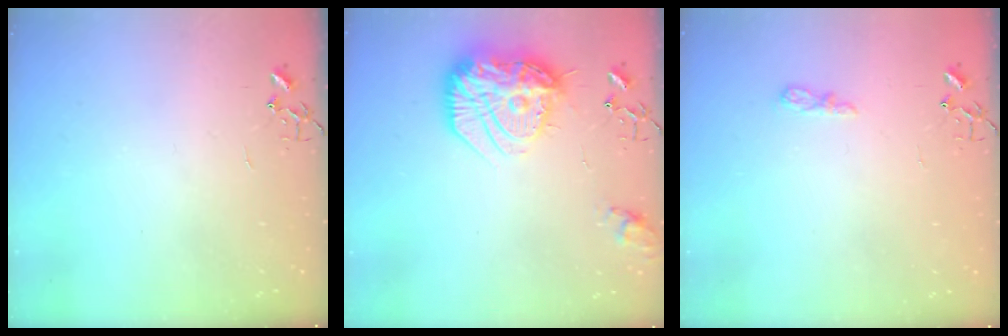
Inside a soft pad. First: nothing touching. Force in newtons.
{"total": 21.1, "press": 21.0, "slide": 2.1}
{"total": 6.2, "press": 6.1, "slide": 0.7}